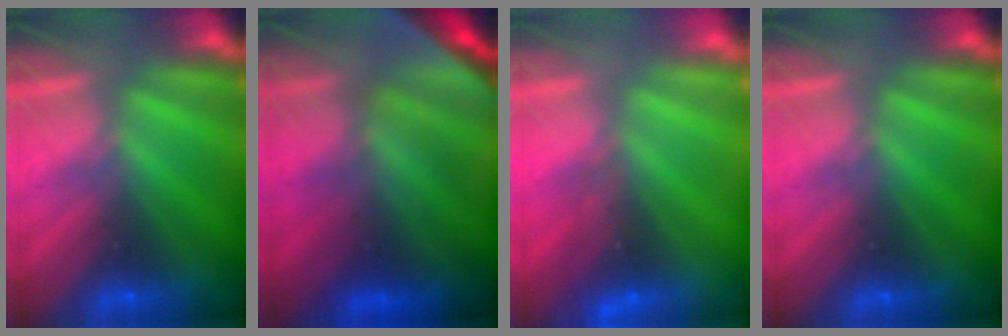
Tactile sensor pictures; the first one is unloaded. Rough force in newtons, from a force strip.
{"total": 7.1}
{"total": 2.4}
{"total": 0.0}